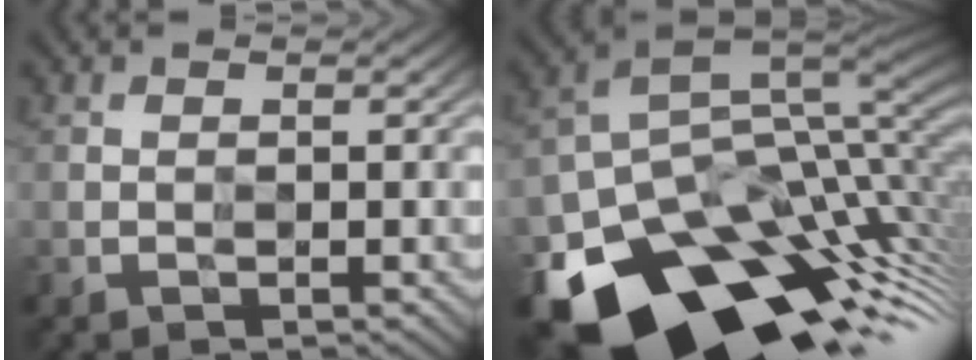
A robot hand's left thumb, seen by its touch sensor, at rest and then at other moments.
{"total": 16.8, "force": [-8.1, 10.6, 10.2], "torque": [-0.190, -0.035, -0.123]}